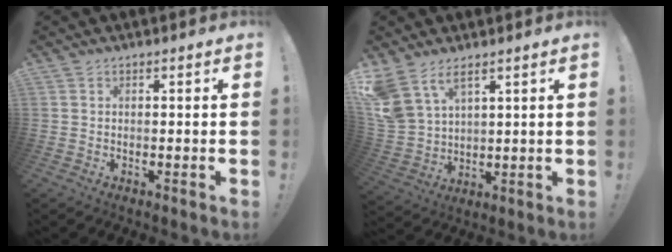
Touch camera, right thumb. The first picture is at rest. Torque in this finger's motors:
{"motor_torque": [0.05, 0.10, 0.73, 0.49, 0.08]}